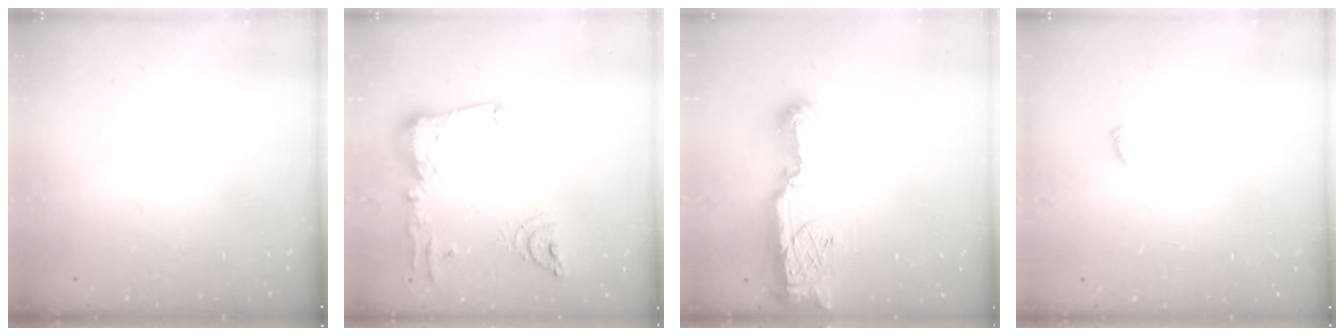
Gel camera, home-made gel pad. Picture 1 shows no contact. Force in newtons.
{"total": 17.2, "press": 17.1, "slide": 2.2}
{"total": 12.8, "press": 11.4, "slide": 5.9}
{"total": 1.9, "press": 1.9, "slide": 0.3}